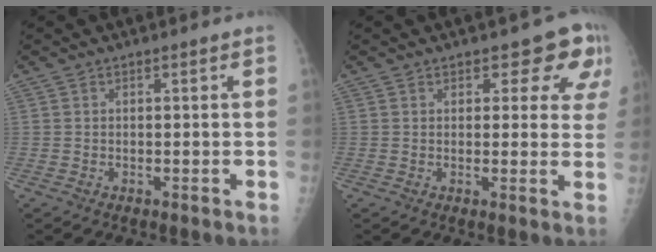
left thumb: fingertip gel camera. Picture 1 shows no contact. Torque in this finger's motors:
{"motor_torque": [0.02, 0.17, -0.11, -0.05, 0.07]}